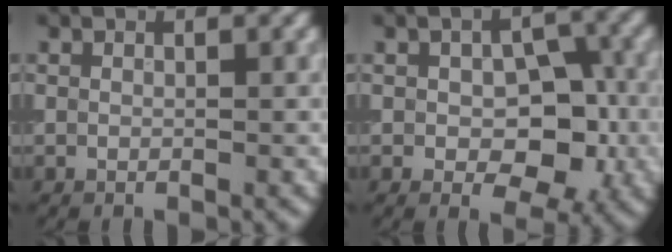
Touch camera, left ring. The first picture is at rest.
{"total": 6.0, "force": [-0.6, 3.6, 4.7], "torque": [-0.062, -0.007, -0.008]}